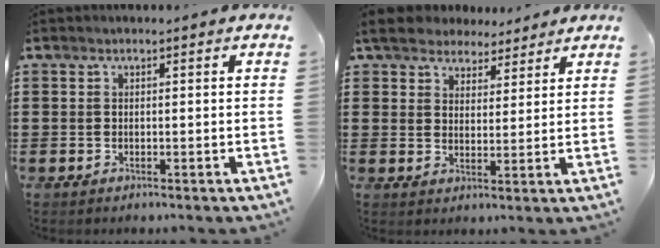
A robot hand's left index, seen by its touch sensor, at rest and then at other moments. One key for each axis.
{"total": 5.5, "fx": 4.8, "fy": 2.4, "fz": 1.1, "tx": -0.047, "ty": -0.007, "tz": 0.087}